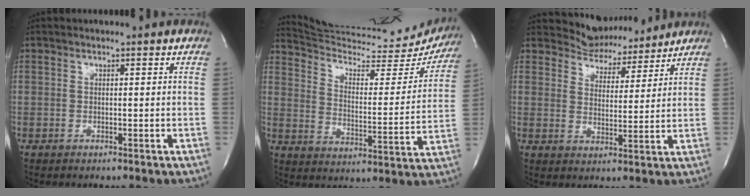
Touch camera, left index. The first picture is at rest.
{"total": 23.9, "force": [23.1, 3.2, 5.1], "torque": [-0.070, -0.065, 0.304]}
{"total": 7.4, "force": [6.9, 2.5, -0.1], "torque": [-0.003, -0.001, 0.103]}